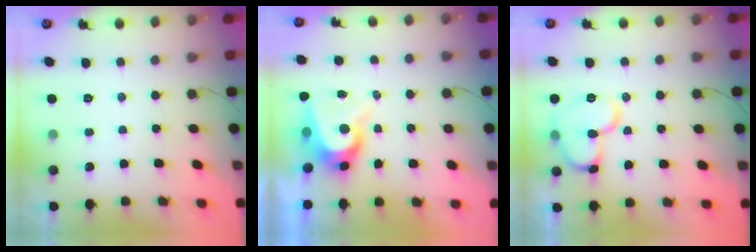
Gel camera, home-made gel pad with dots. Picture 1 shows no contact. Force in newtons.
{"total": 8.0, "press": 8.0, "slide": 0.6}
{"total": 13.1, "press": 13.1, "slide": 1.3}